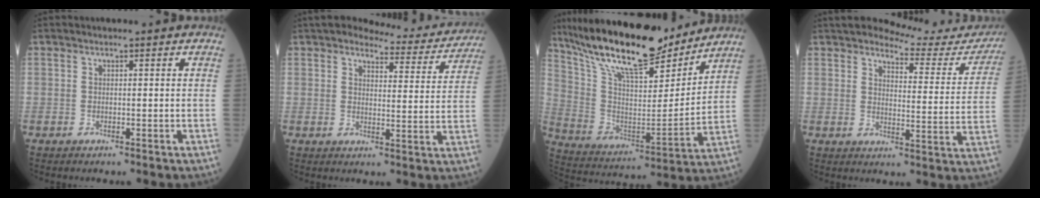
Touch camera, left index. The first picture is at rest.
{"total": 10.7, "force": [10.2, 2.3, 2.4], "torque": [-0.023, -0.012, 0.116]}
{"total": 21.5, "force": [18.0, 4.3, 10.8], "torque": [-0.199, 0.000, 0.314]}
{"total": 14.4, "force": [14.0, 2.1, 2.5], "torque": [-0.020, -0.054, 0.154]}